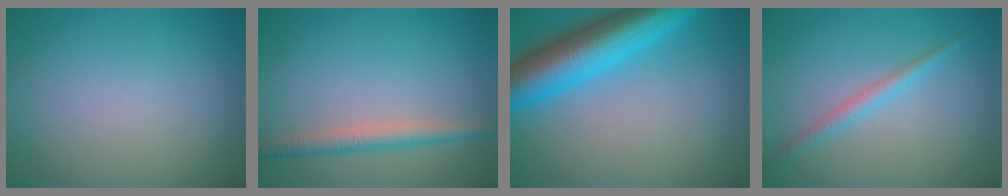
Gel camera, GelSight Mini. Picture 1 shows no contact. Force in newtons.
{"total": 2.6, "press": 2.6, "slide": 0.1}
{"total": 9.6, "press": 9.6, "slide": 0.5}
{"total": 1.7, "press": 1.7, "slide": 0.1}